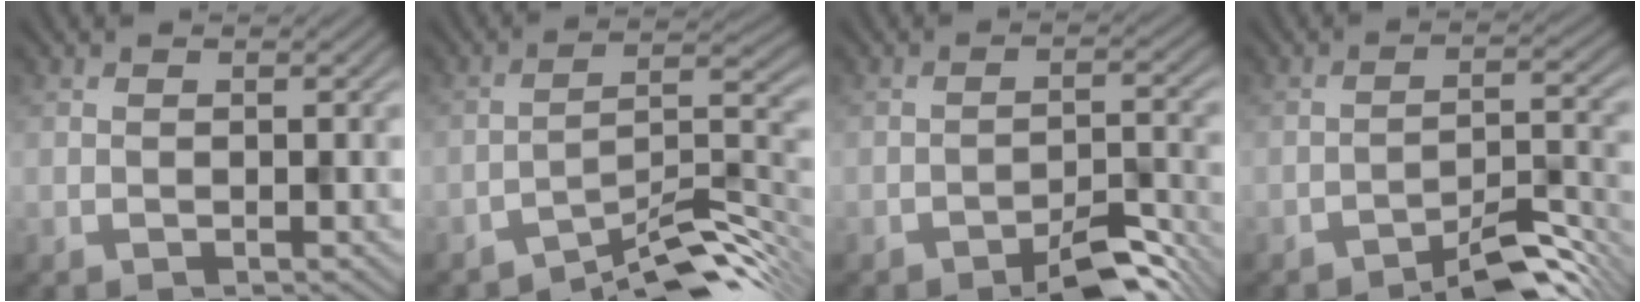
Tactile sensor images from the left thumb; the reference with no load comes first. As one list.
[{"total": 9.0, "force": [-7.1, 1.8, 5.2], "torque": [-0.077, 0.009, -0.129]}, {"total": 5.6, "force": [-4.0, 1.7, 3.6], "torque": [-0.049, 0.007, -0.062]}, {"total": 6.0, "force": [-4.6, 1.4, 3.6], "torque": [-0.051, 0.011, -0.072]}]